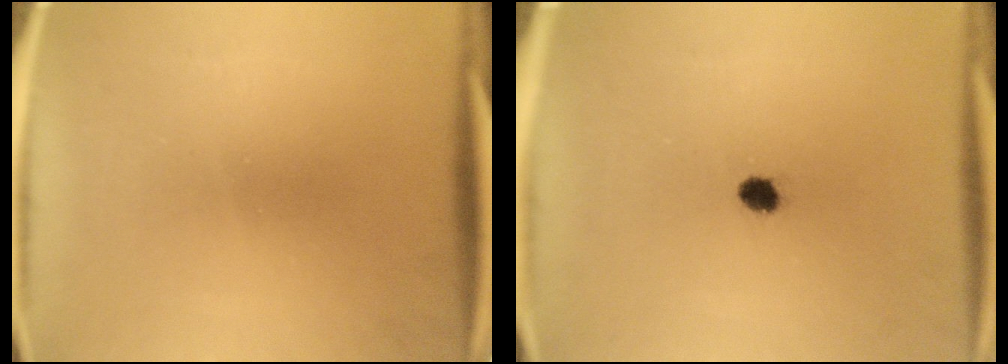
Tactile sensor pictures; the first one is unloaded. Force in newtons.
{"total": 2.4}